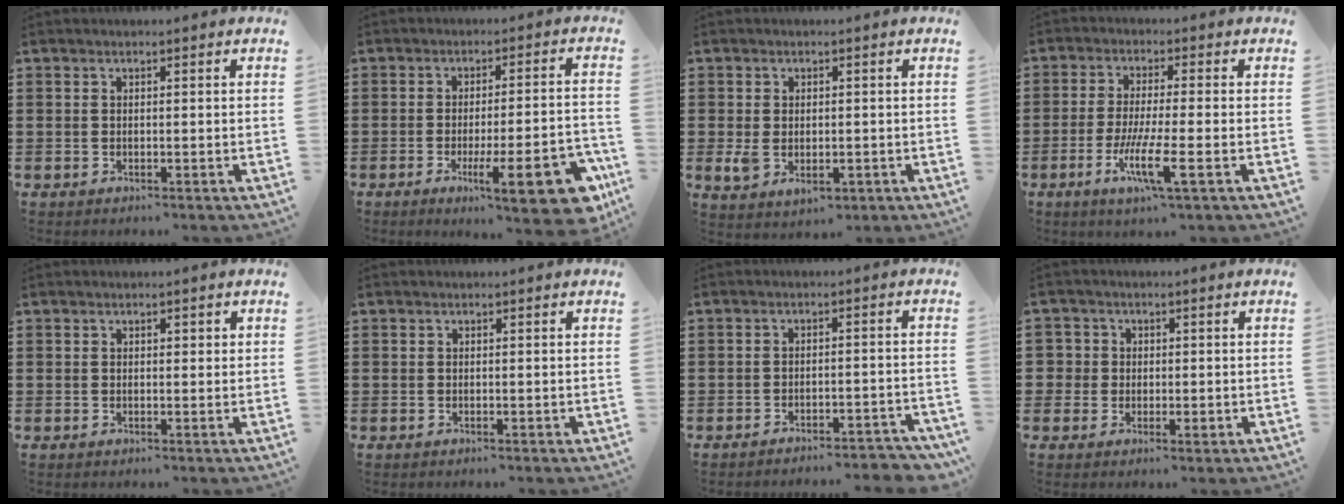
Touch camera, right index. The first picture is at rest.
{"total": 13.3, "force": [-6.1, 2.6, 11.6], "torque": [-0.164, -0.002, -0.093]}
{"total": 2.9, "force": [-0.4, 1.8, 2.3], "torque": [-0.061, -0.005, -0.011]}
{"total": 7.6, "force": [-2.9, 0.7, 7.0], "torque": [-0.141, -0.016, -0.055]}
{"total": 0.6, "force": [0.3, 0.4, 0.4], "torque": [-0.009, 0.004, 0.004]}
{"total": 0.0}
{"total": 3.0, "force": [-2.9, 0.1, 0.5], "torque": [-0.014, 0.000, -0.061]}
{"total": 2.8, "force": [0.3, 2.8, 0.3], "torque": [-0.020, 0.009, 0.004]}